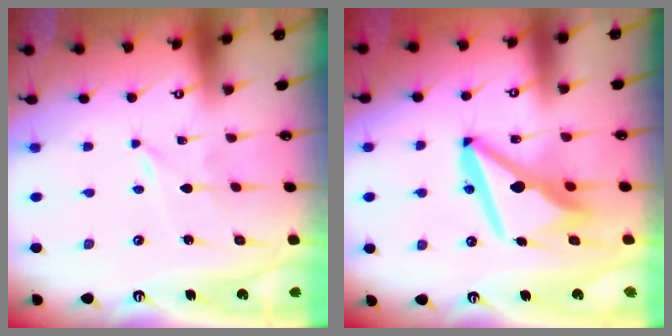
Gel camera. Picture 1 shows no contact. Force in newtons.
{"total": 13.7, "press": 13.6, "slide": 1.3}